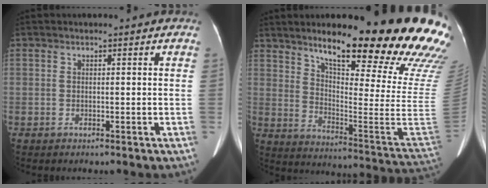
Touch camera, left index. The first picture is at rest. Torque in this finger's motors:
{"motor_torque": [0.43, -1.71, 1.05, 0.21]}